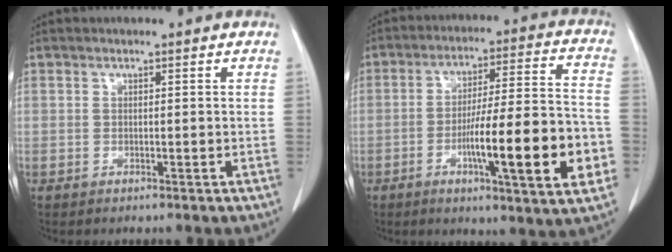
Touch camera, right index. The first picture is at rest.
{"total": 18.2, "force": [-5.2, 1.6, 17.3], "torque": [-0.239, 0.003, -0.074]}